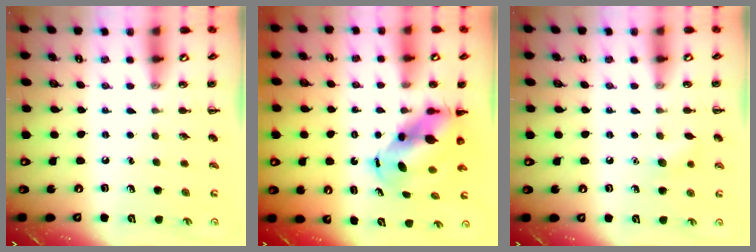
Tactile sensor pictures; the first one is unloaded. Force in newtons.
{"total": 8.0, "press": 7.7, "slide": 2.1}
{"total": 6.0, "press": 5.8, "slide": 1.6}